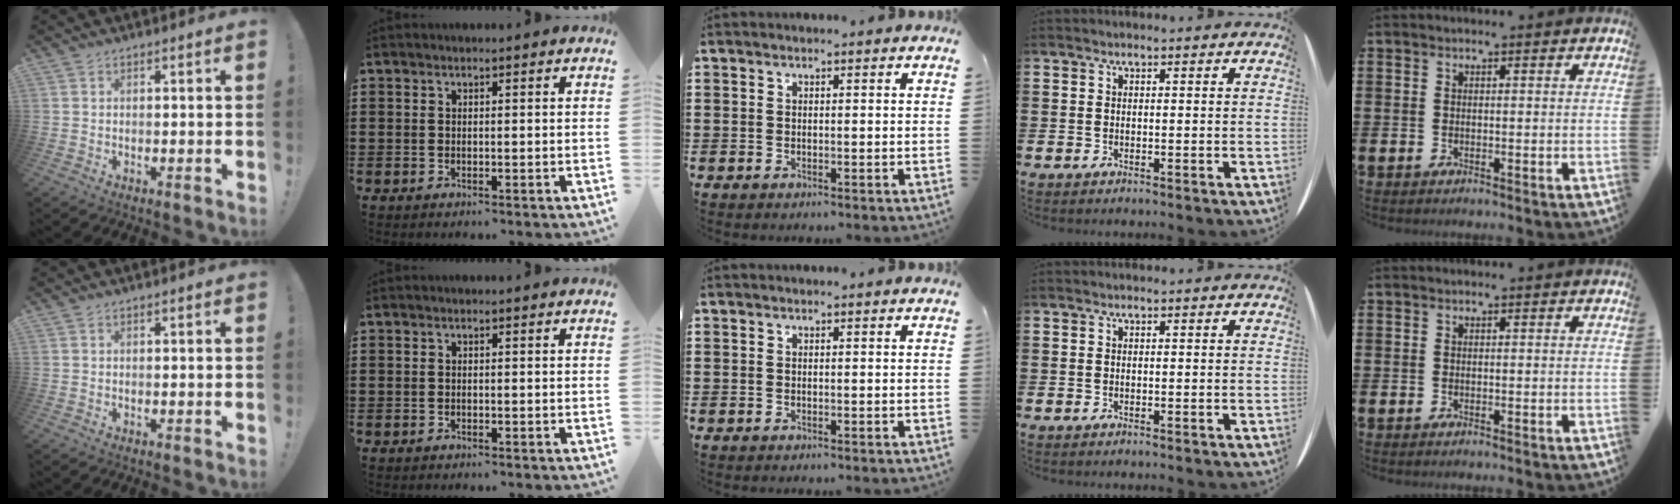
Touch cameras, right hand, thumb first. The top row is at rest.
{}